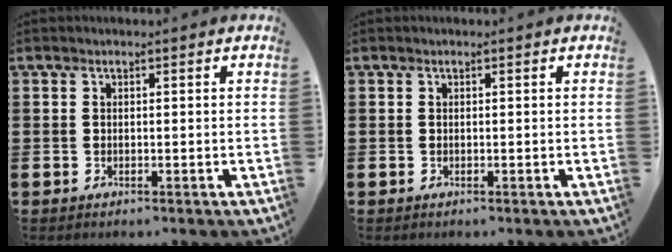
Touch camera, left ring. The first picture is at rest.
{"total": 0.0}